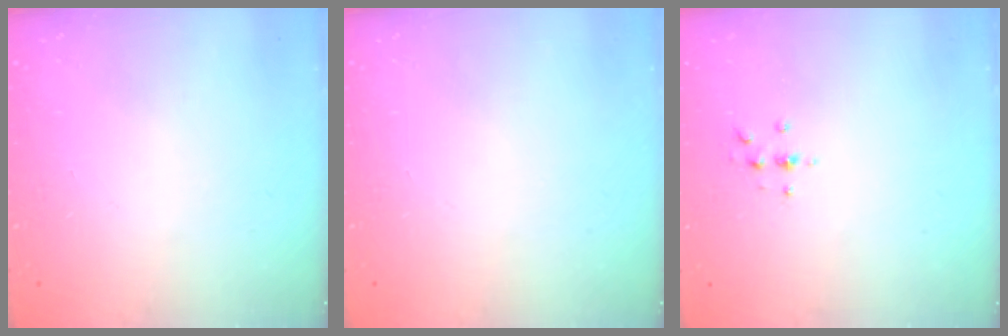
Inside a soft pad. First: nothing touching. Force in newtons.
{"total": 0.6, "press": 0.0, "slide": 0.6}
{"total": 2.3, "press": 2.2, "slide": 0.2}